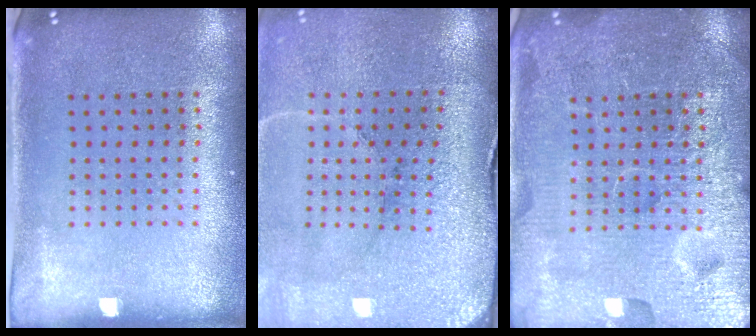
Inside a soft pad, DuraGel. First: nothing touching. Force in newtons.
{"total": 3.5, "press": 3.5, "slide": 0.4}
{"total": 6.9, "press": 6.9, "slide": 0.9}